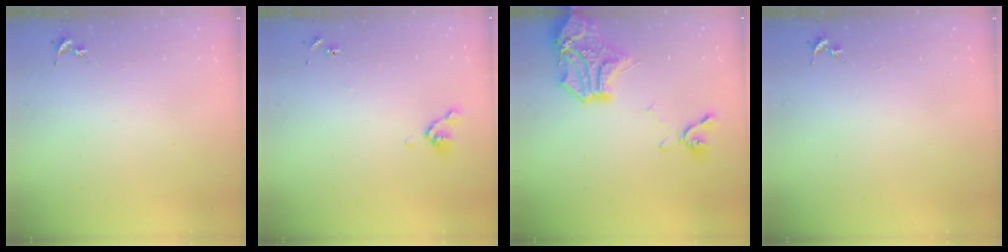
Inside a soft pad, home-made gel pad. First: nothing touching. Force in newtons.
{"total": 5.8, "press": 5.6, "slide": 1.7}
{"total": 17.6, "press": 17.6, "slide": 1.5}
{"total": 0.0}